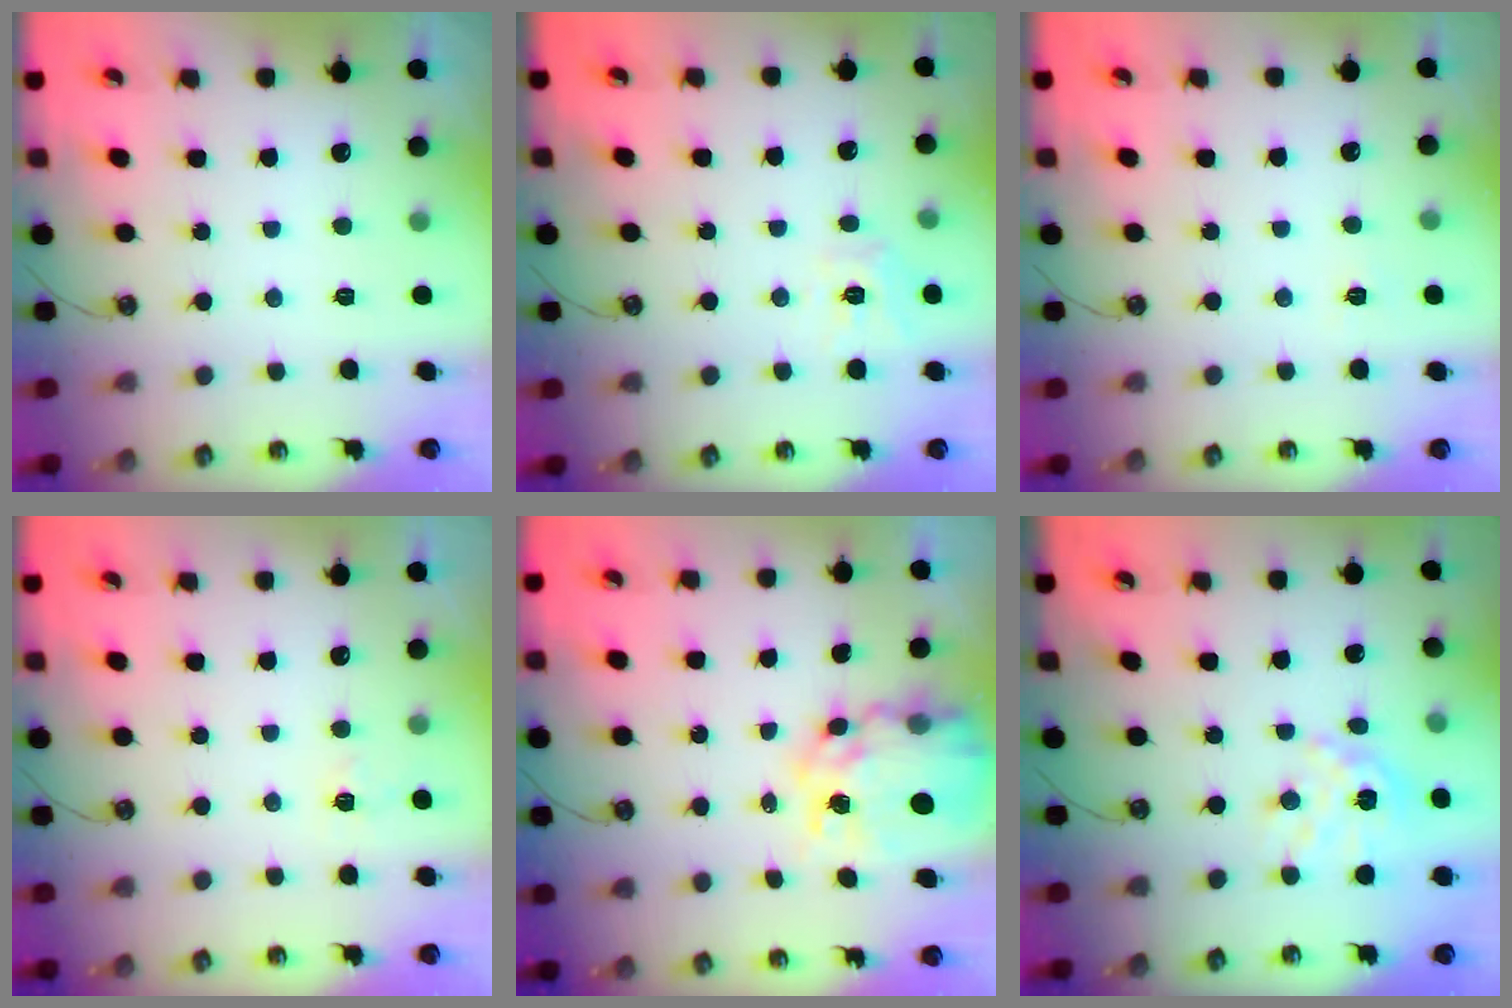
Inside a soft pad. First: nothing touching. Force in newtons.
{"total": 9.4, "press": 9.3, "slide": 0.8}
{"total": 3.1, "press": 3.1, "slide": 0.5}
{"total": 3.4, "press": 3.3, "slide": 0.5}
{"total": 13.8, "press": 13.7, "slide": 1.1}
{"total": 12.1, "press": 12.0, "slide": 1.1}